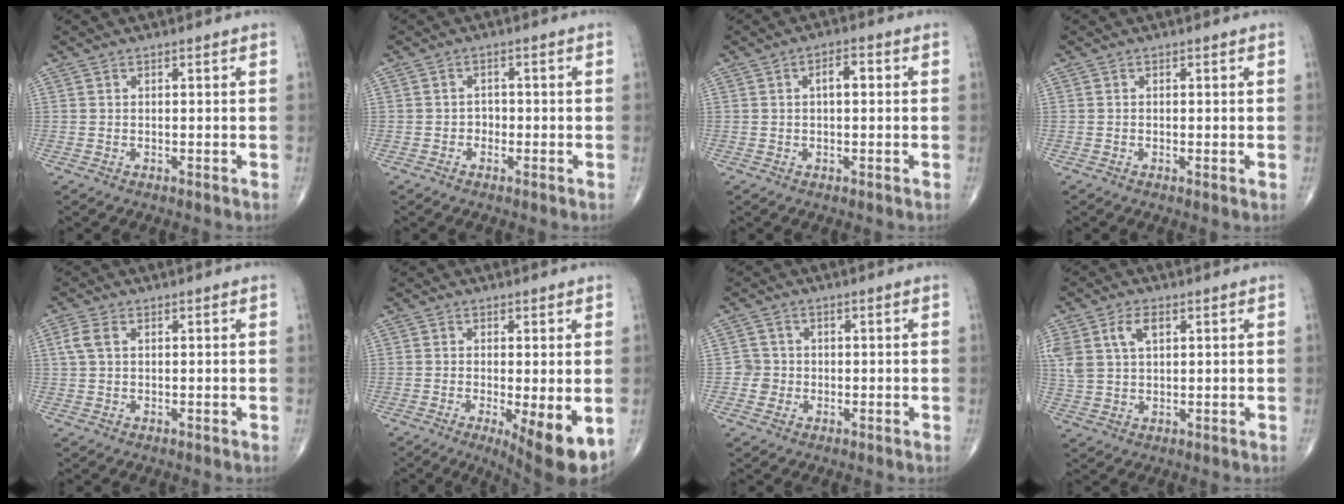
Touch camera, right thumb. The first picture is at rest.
{"total": 1.6, "force": [-0.7, 1.3, 0.6], "torque": [0.002, 0.007, -0.017]}
{"total": 3.4, "force": [0.5, 1.6, 2.9], "torque": [-0.043, 0.009, 0.005]}
{"total": 0.6, "force": [0.0, 0.1, 0.6], "torque": [-0.016, -0.004, -0.004]}
{"total": 2.9, "force": [0.8, 1.8, 2.2], "torque": [-0.061, 0.012, 0.015]}
{"total": 9.6, "force": [-3.0, 2.5, 8.8], "torque": [-0.126, -0.023, -0.041]}
{"total": 2.6, "force": [-0.5, 2.6, 0.1], "torque": [0.019, 0.009, -0.013]}
{"total": 8.1, "force": [3.1, 4.7, 5.8], "torque": [-0.129, 0.003, 0.065]}